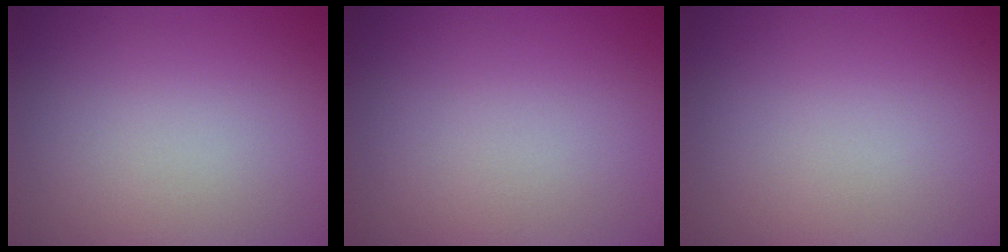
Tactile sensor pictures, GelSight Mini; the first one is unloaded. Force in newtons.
{"total": 0.0}
{"total": 0.0}